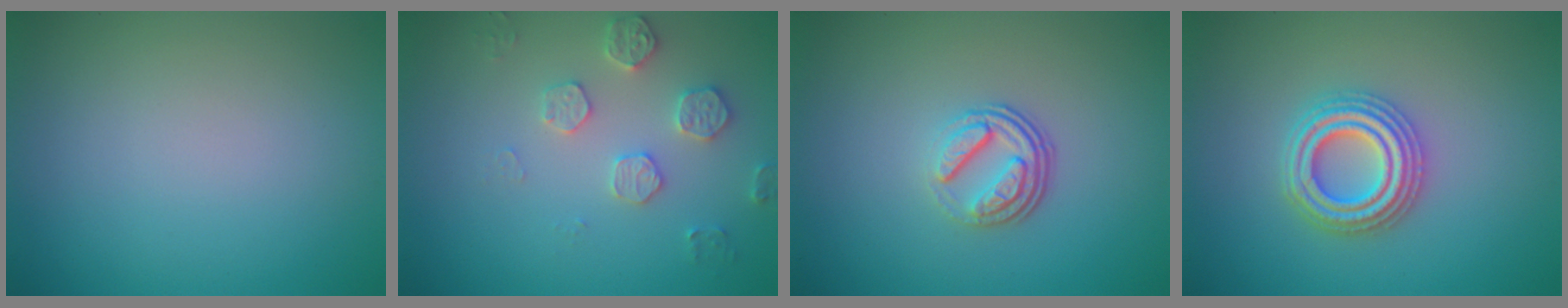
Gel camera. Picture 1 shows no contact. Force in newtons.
{"total": 2.7, "press": 2.7, "slide": 0.5}
{"total": 3.7, "press": 2.5, "slide": 2.7}
{"total": 4.3, "press": 4.3, "slide": 0.7}